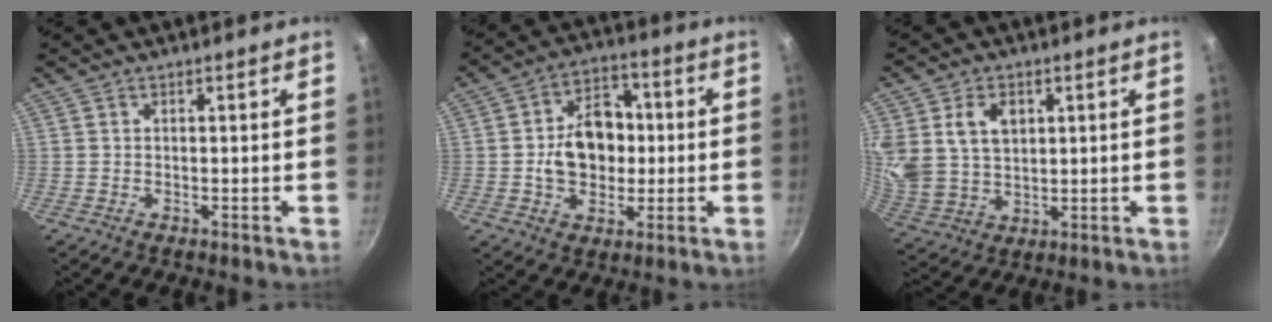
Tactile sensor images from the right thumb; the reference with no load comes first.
{"total": 12.5, "force": [-0.2, 9.5, 8.1], "torque": [-0.089, 0.019, -0.008]}
{"total": 12.7, "force": [3.9, 9.4, 7.7], "torque": [-0.143, -0.017, 0.086]}